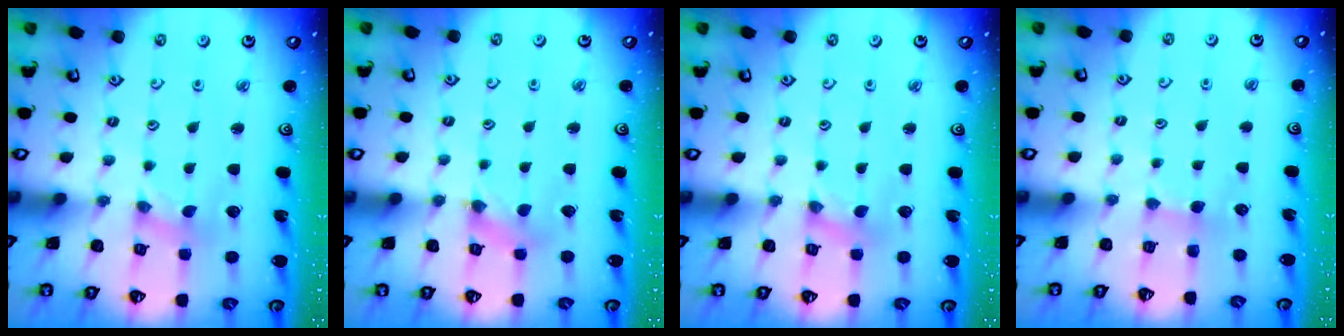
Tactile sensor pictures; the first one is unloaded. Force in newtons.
{"total": 1.4, "press": 1.4, "slide": 0.2}
{"total": 0.0}
{"total": 2.7, "press": 2.6, "slide": 0.4}